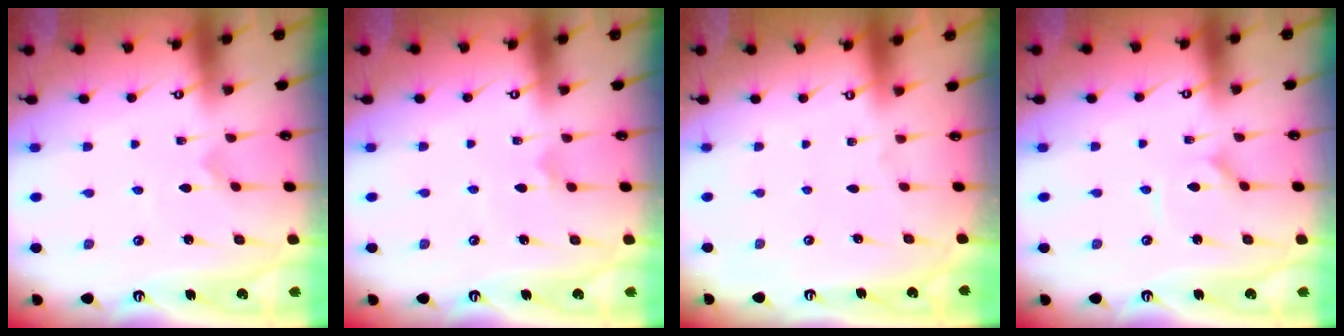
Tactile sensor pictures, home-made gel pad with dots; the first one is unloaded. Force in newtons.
{"total": 3.3, "press": 3.3, "slide": 0.3}
{"total": 0.0}
{"total": 1.7, "press": 1.6, "slide": 0.3}